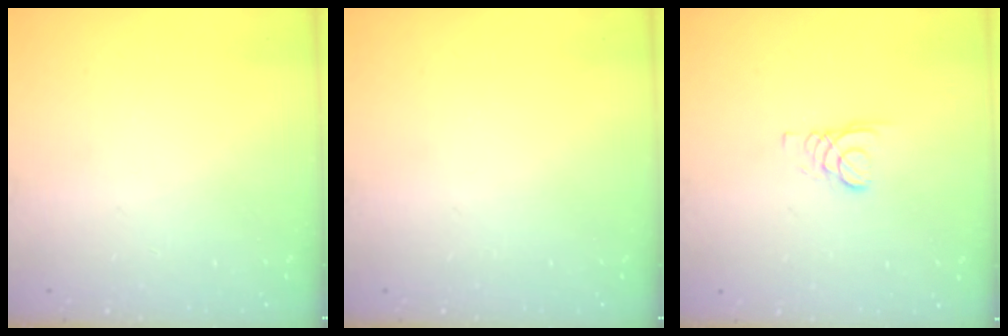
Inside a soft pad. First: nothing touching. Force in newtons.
{"total": 0.0}
{"total": 1.6, "press": 1.6, "slide": 0.2}